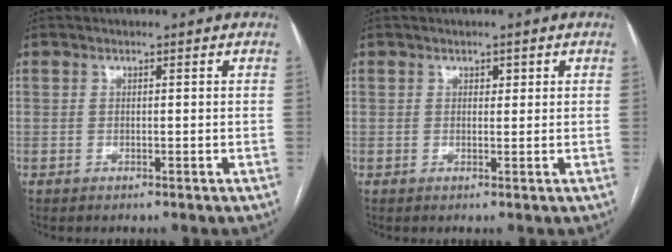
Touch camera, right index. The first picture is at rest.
{"total": 1.0, "force": [0.5, 0.7, 0.6], "torque": [-0.007, 0.001, 0.006]}